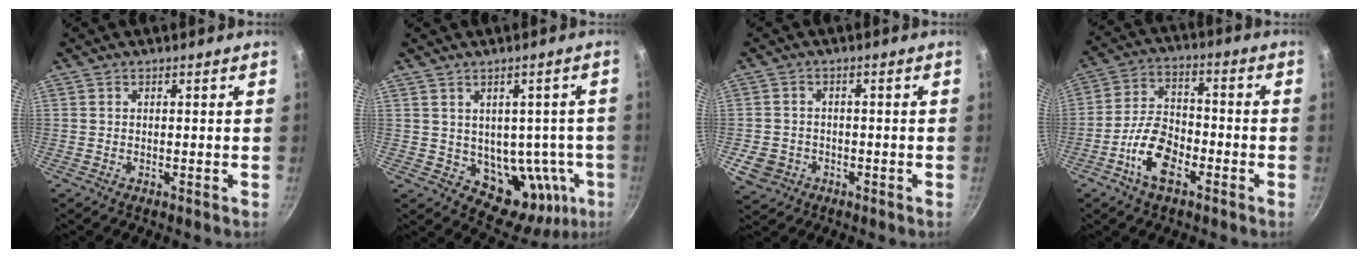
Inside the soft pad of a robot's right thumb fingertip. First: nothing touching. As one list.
[{"total": 13.8, "force": [-1.7, 10.0, 9.4], "torque": [-0.080, -0.005, -0.002]}, {"total": 5.4, "force": [-1.8, 4.6, 2.2], "torque": [-0.039, 0.017, -0.026]}, {"total": 10.7, "force": [-4.9, 5.7, 7.6], "torque": [-0.129, 0.039, -0.098]}]